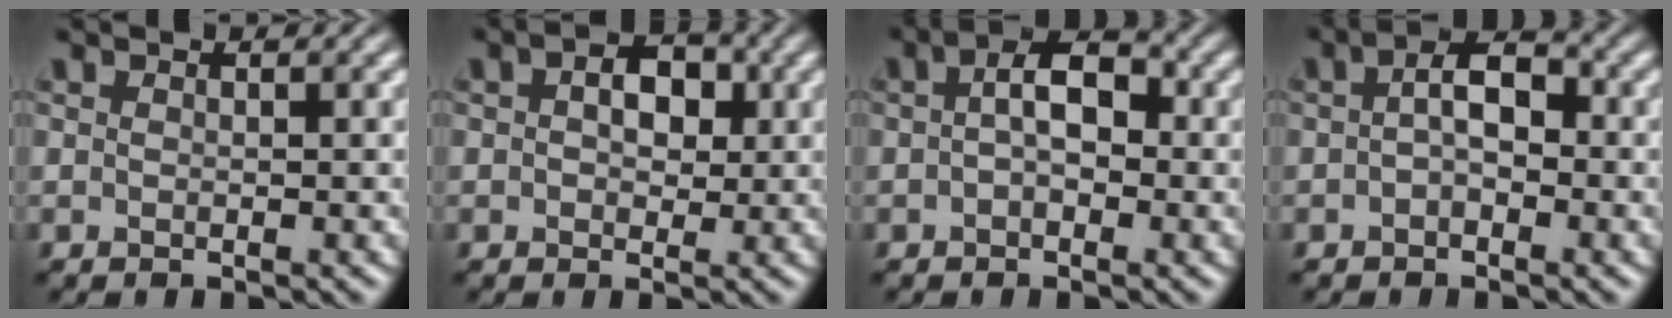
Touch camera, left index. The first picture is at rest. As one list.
[{"total": 3.8, "force": [0.8, 2.5, 2.7], "torque": [-0.037, 0.006, 0.006]}, {"total": 4.0, "force": [0.2, 2.2, 3.3], "torque": [-0.050, 0.008, -0.007]}, {"total": 3.3, "force": [-0.1, 1.7, 2.8], "torque": [-0.048, 0.008, -0.010]}]